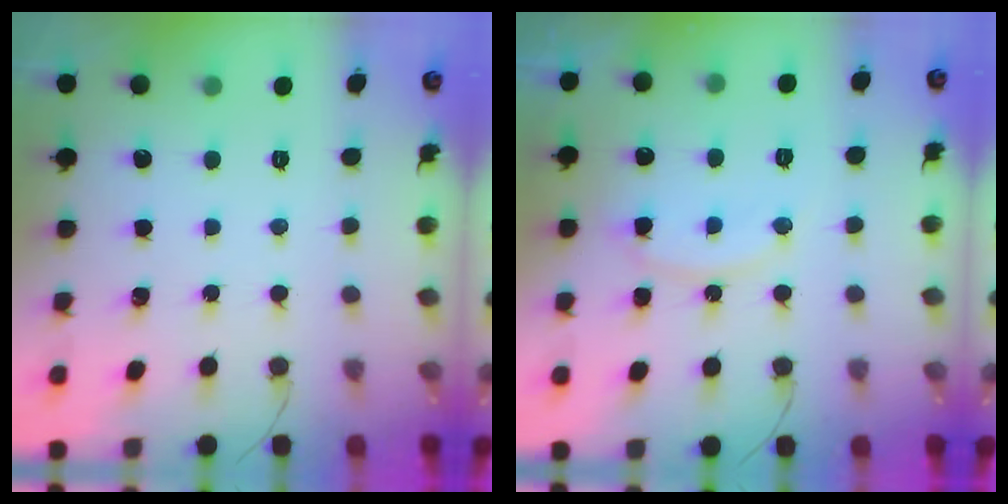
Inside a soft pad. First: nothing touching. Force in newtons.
{"total": 11.0, "press": 11.0, "slide": 0.8}